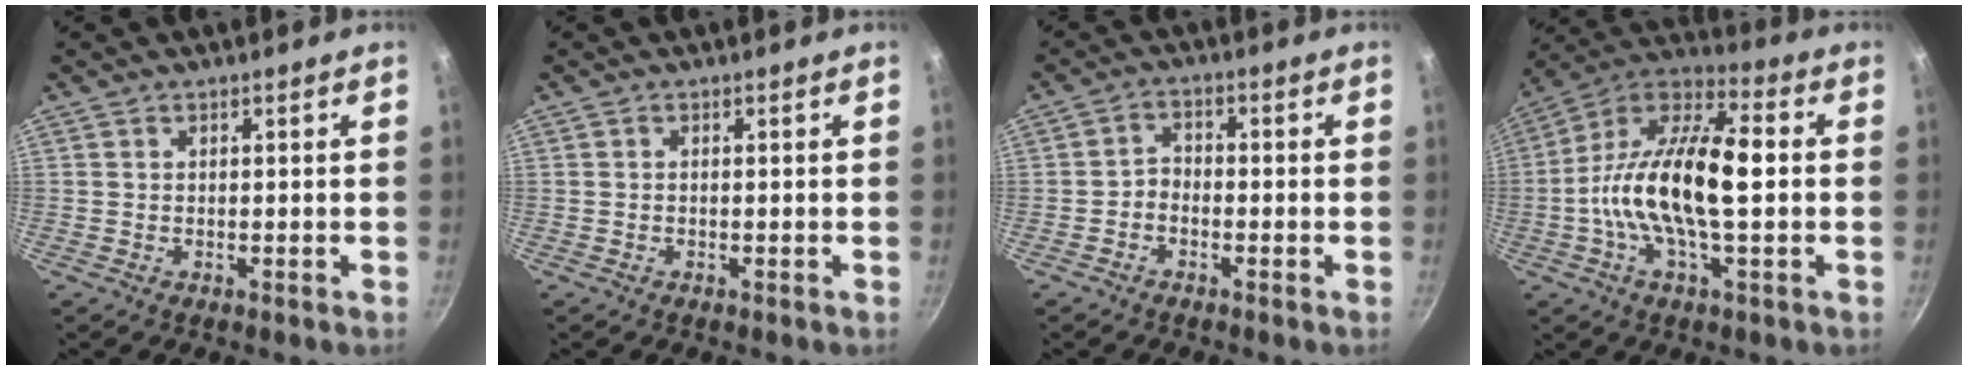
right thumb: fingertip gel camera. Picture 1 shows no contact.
{"total": 0.0}
{"total": 2.8, "force": [-1.5, 1.9, 1.4], "torque": [-0.020, 0.023, -0.033]}
{"total": 19.5, "force": [-0.6, 7.9, 17.8], "torque": [-0.324, 0.030, -0.034]}